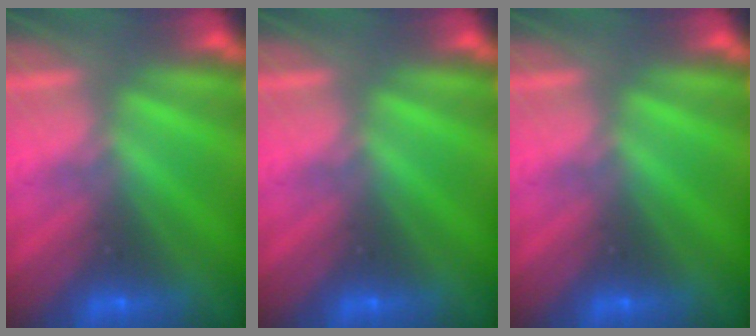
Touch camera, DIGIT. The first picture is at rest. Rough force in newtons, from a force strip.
{"total": 0.0}
{"total": 0.0}